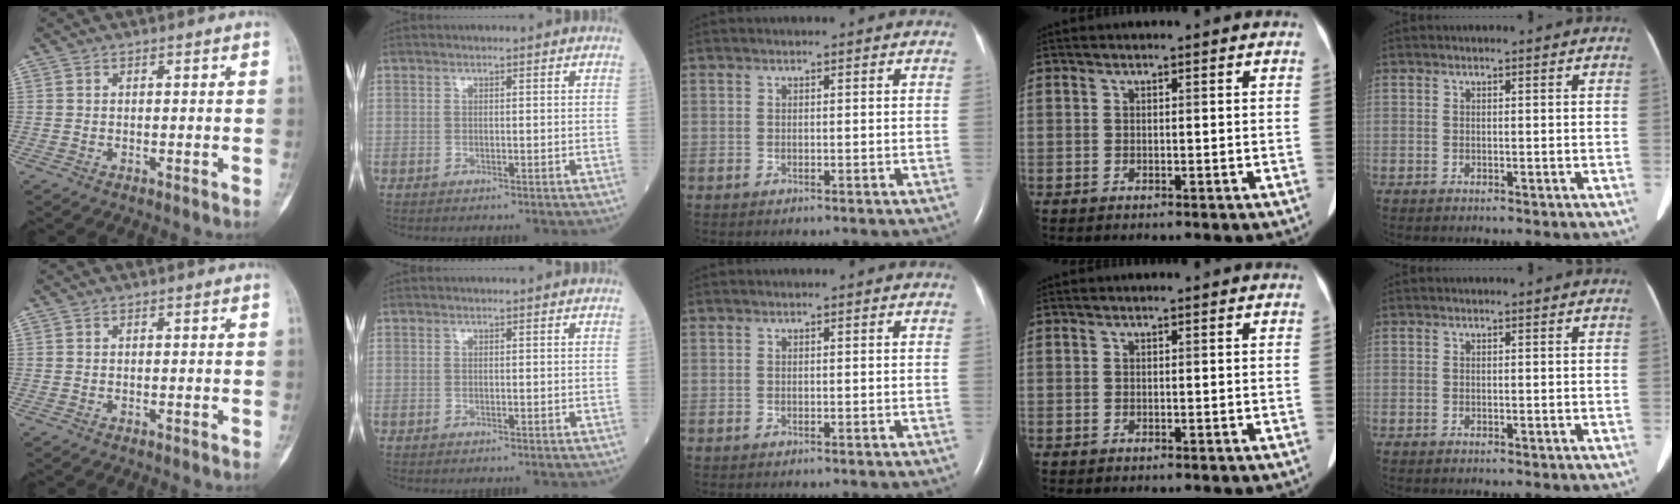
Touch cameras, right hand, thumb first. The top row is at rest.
{}